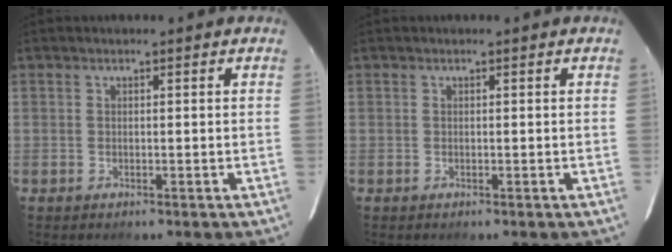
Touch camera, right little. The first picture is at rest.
{"total": 0.0}